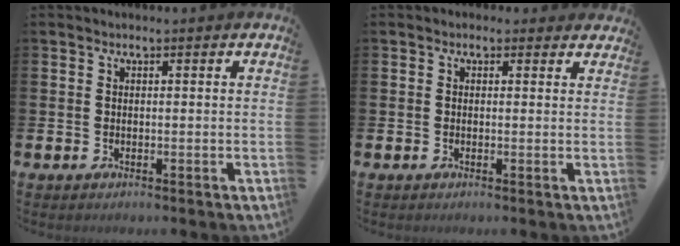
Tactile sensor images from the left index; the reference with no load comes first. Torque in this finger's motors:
{"motor_torque": [0.98, -1.16, 0.10, 0.01]}